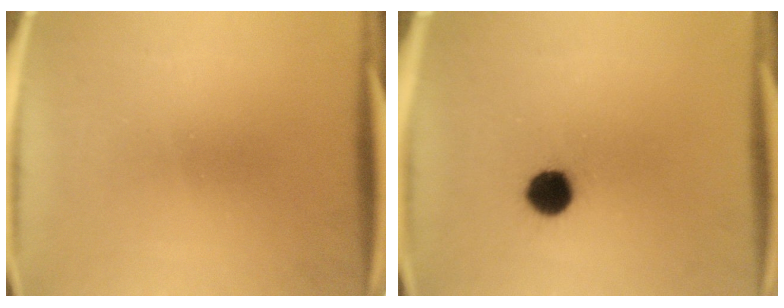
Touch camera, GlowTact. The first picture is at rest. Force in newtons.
{"total": 6.5}